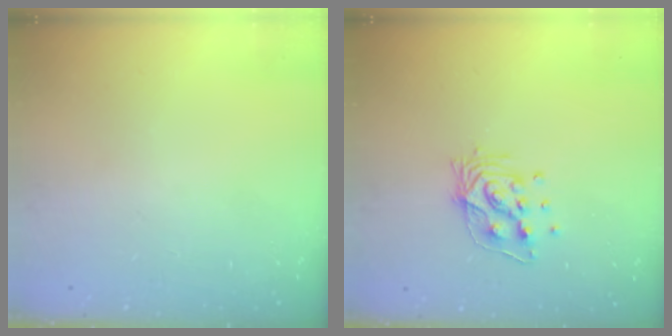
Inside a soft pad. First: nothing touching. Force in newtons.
{"total": 10.3, "press": 10.3, "slide": 0.7}